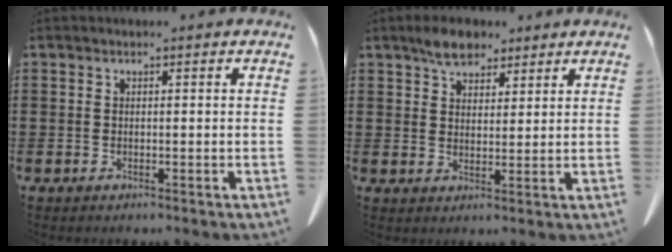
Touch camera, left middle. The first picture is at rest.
{"total": 5.0, "force": [3.9, 2.6, 1.9], "torque": [-0.042, 0.005, 0.073]}